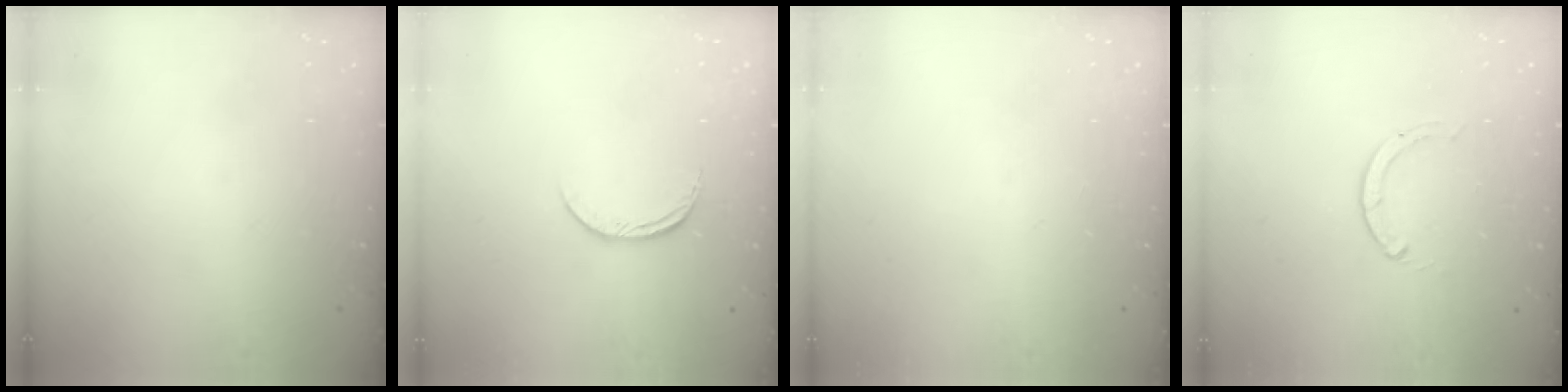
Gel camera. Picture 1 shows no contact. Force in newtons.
{"total": 6.5, "press": 6.5, "slide": 0.7}
{"total": 0.0}
{"total": 0.0}